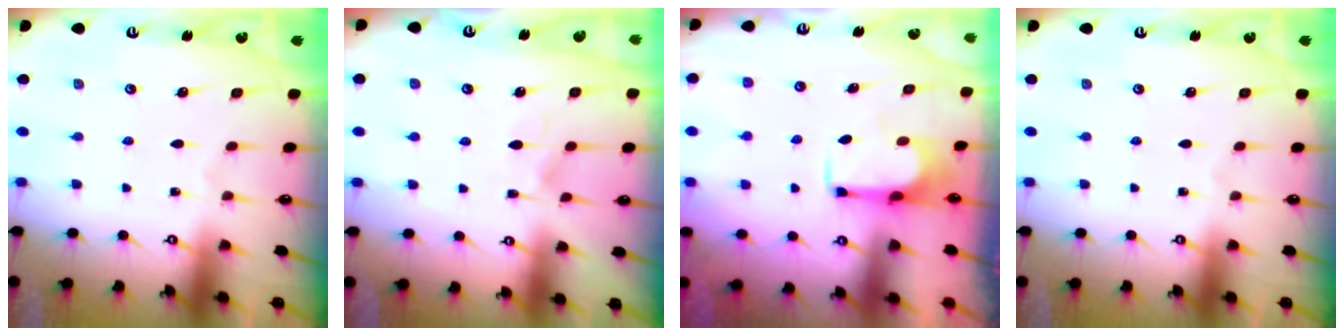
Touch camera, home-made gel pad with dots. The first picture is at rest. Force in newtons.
{"total": 5.0, "press": 5.0, "slide": 0.6}
{"total": 3.7, "press": 3.6, "slide": 0.7}
{"total": 0.0}